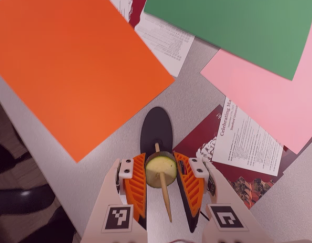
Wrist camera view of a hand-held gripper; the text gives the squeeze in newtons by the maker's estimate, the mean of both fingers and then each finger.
{"total": 12.7, "left": 13.2, "right": 12.2}